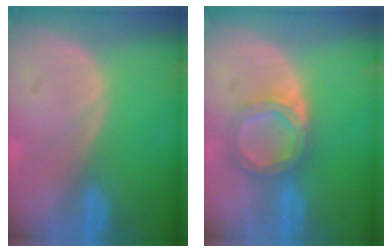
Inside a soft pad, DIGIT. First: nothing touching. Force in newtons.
{"total": 5.3, "press": 5.1, "slide": 1.4}